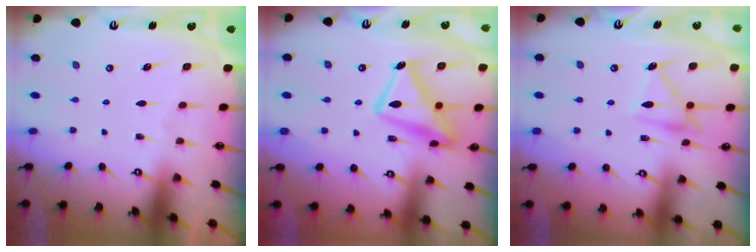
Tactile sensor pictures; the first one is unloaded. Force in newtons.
{"total": 15.9, "press": 15.9, "slide": 1.4}
{"total": 13.6, "press": 13.6, "slide": 0.9}